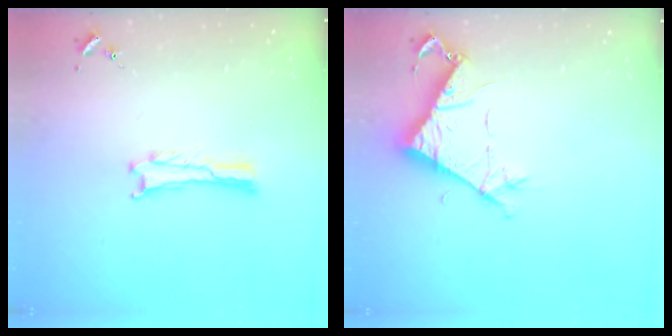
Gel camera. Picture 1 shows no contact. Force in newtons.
{"total": 8.3, "press": 8.3, "slide": 0.6}